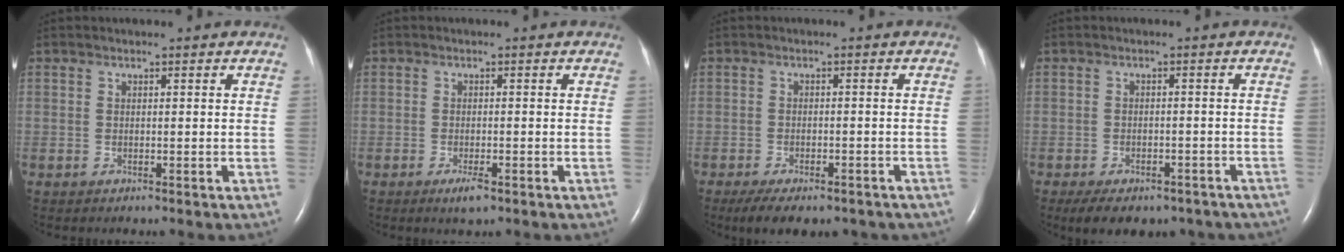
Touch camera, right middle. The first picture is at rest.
{"total": 2.2, "force": [-1.3, 0.5, 1.7], "torque": [-0.032, -0.003, -0.021]}
{"total": 10.7, "force": [-8.1, 4.1, 5.6], "torque": [-0.081, -0.004, -0.107]}
{"total": 12.7, "force": [-9.6, 5.9, 5.8], "torque": [-0.096, -0.004, -0.114]}